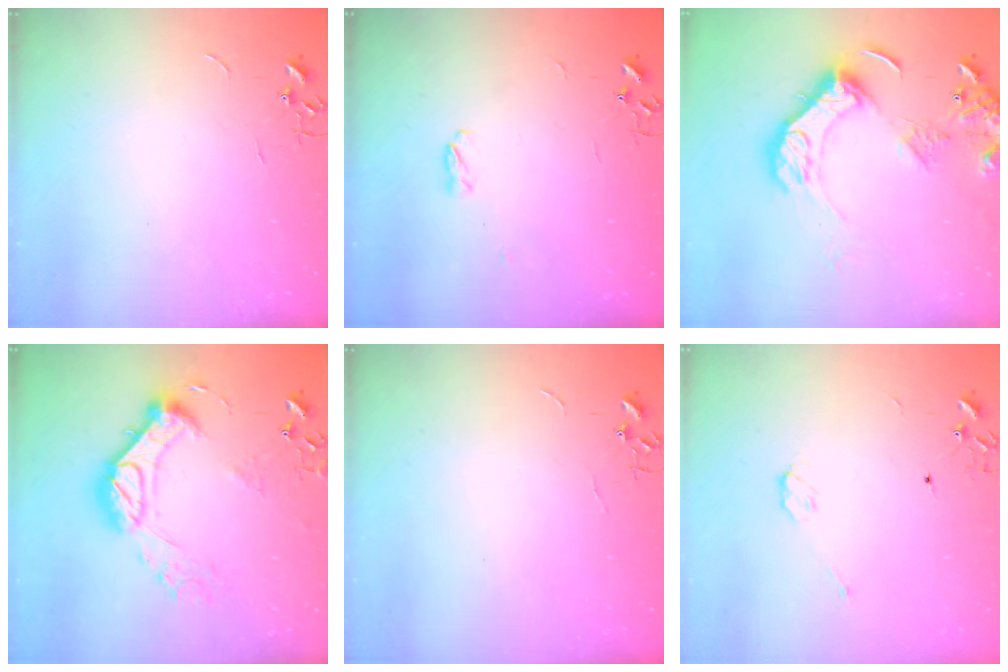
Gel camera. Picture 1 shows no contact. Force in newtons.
{"total": 3.3, "press": 3.1, "slide": 1.1}
{"total": 18.3, "press": 18.2, "slide": 2.0}
{"total": 17.2, "press": 17.2, "slide": 1.3}
{"total": 0.0}
{"total": 4.0, "press": 4.0, "slide": 0.2}